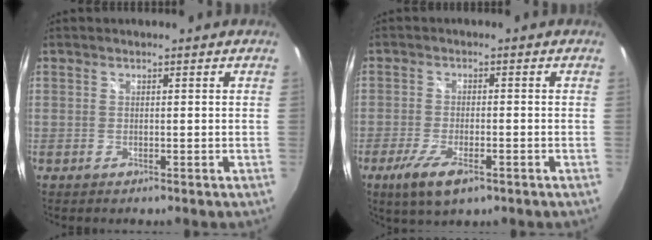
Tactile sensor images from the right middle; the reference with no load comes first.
{"total": 7.4, "force": [-4.2, 2.3, 5.6], "torque": [-0.131, -0.023, -0.075]}